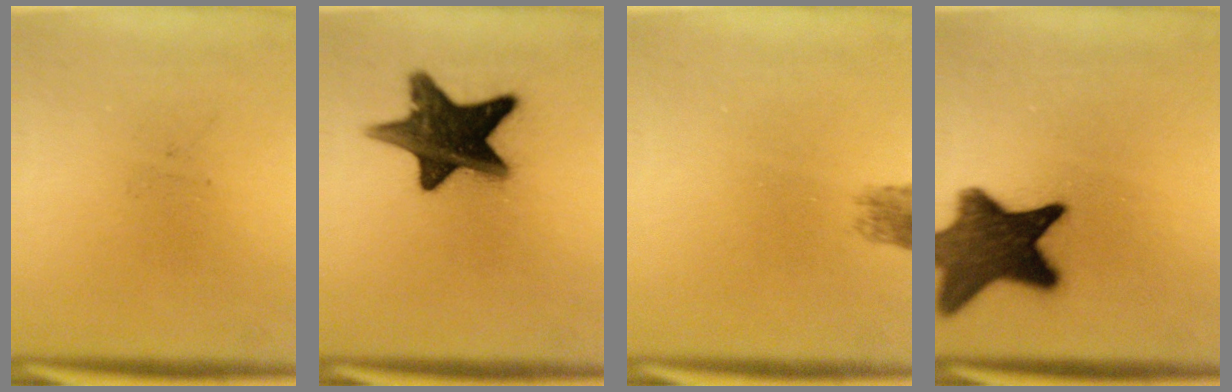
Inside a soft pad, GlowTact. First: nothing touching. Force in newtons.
{"total": 15.0}
{"total": 2.2}
{"total": 14.3}